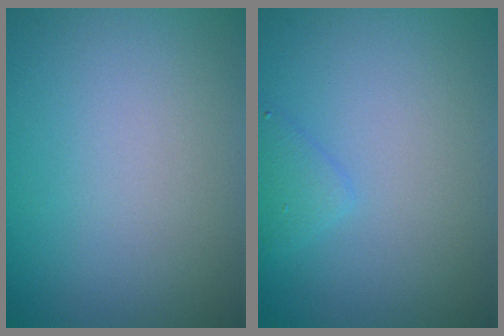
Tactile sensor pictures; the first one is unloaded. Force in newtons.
{"total": 1.4, "press": 1.4, "slide": 0.1}